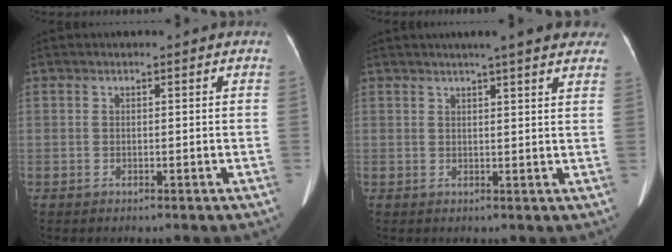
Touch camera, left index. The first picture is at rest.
{"total": 11.5, "force": [9.4, 1.3, 6.4], "torque": [-0.076, 0.017, 0.101]}